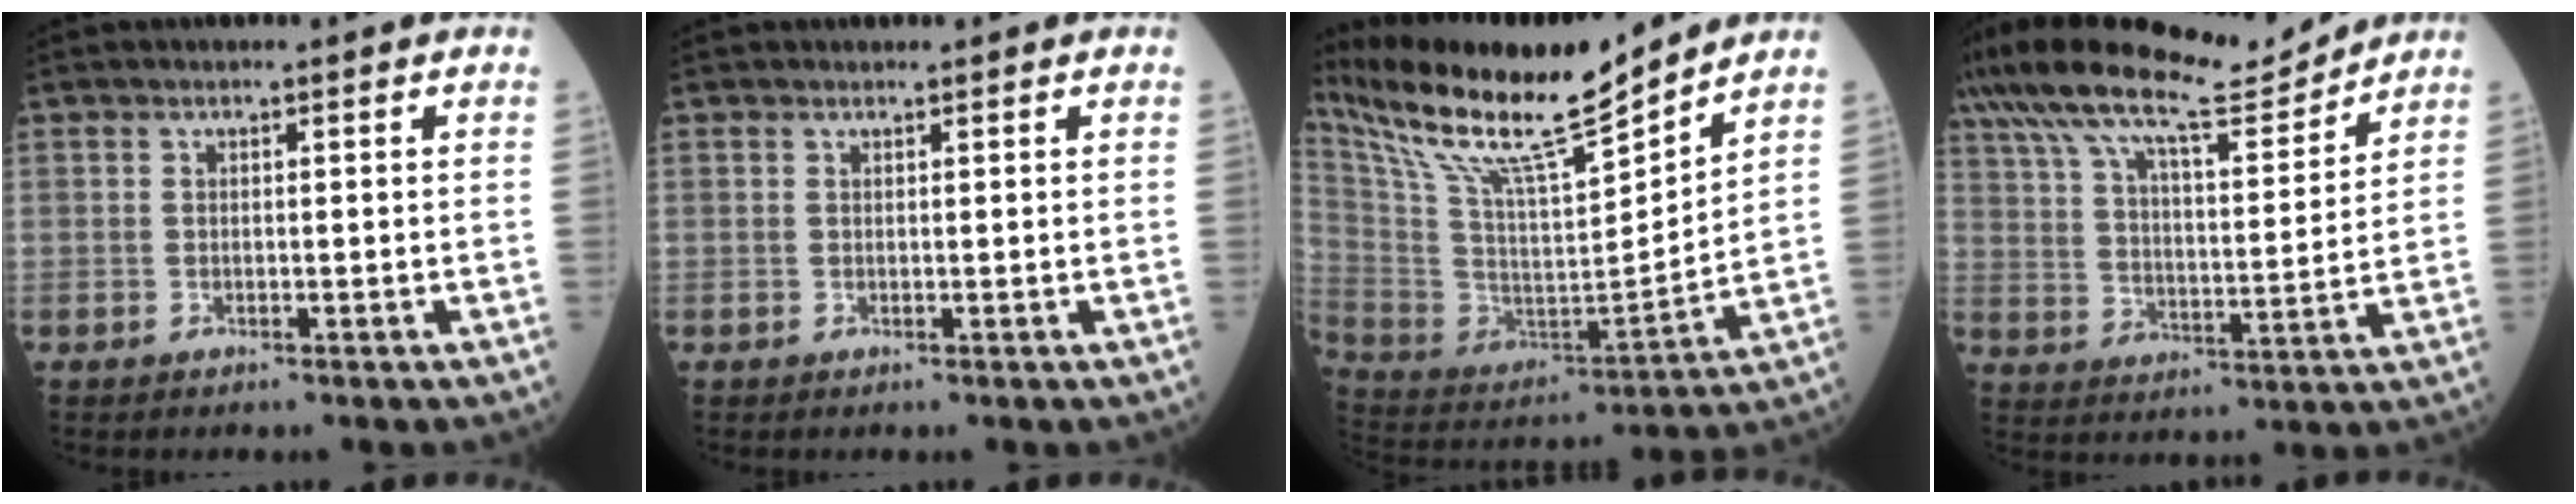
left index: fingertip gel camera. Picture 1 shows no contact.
{"total": 0.0}
{"total": 19.7, "force": [16.7, 0.9, 10.5], "torque": [-0.201, -0.009, 0.305]}
{"total": 16.6, "force": [14.5, 2.1, 7.9], "torque": [-0.151, 0.014, 0.242]}